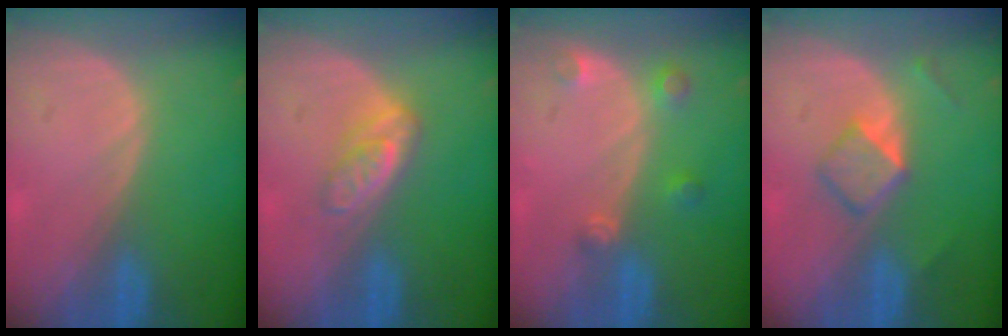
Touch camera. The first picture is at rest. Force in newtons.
{"total": 4.8, "press": 4.3, "slide": 2.3}
{"total": 3.0, "press": 2.9, "slide": 1.0}
{"total": 4.4, "press": 4.1, "slide": 1.7}